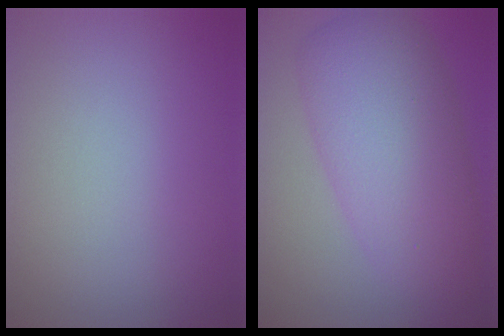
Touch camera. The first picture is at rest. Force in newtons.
{"total": 8.4, "press": 8.4, "slide": 0.2}